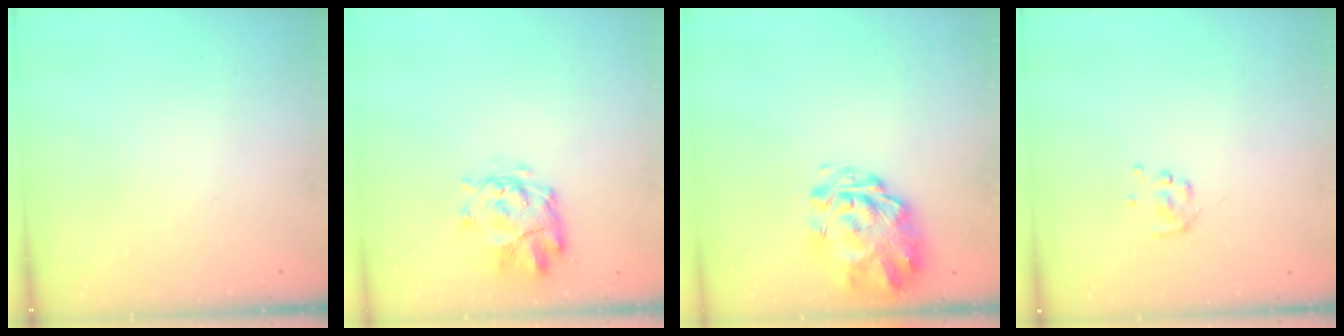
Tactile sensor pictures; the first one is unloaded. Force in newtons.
{"total": 4.0, "press": 3.6, "slide": 1.8}
{"total": 3.3, "press": 2.9, "slide": 1.5}
{"total": 2.3, "press": 2.3, "slide": 0.4}